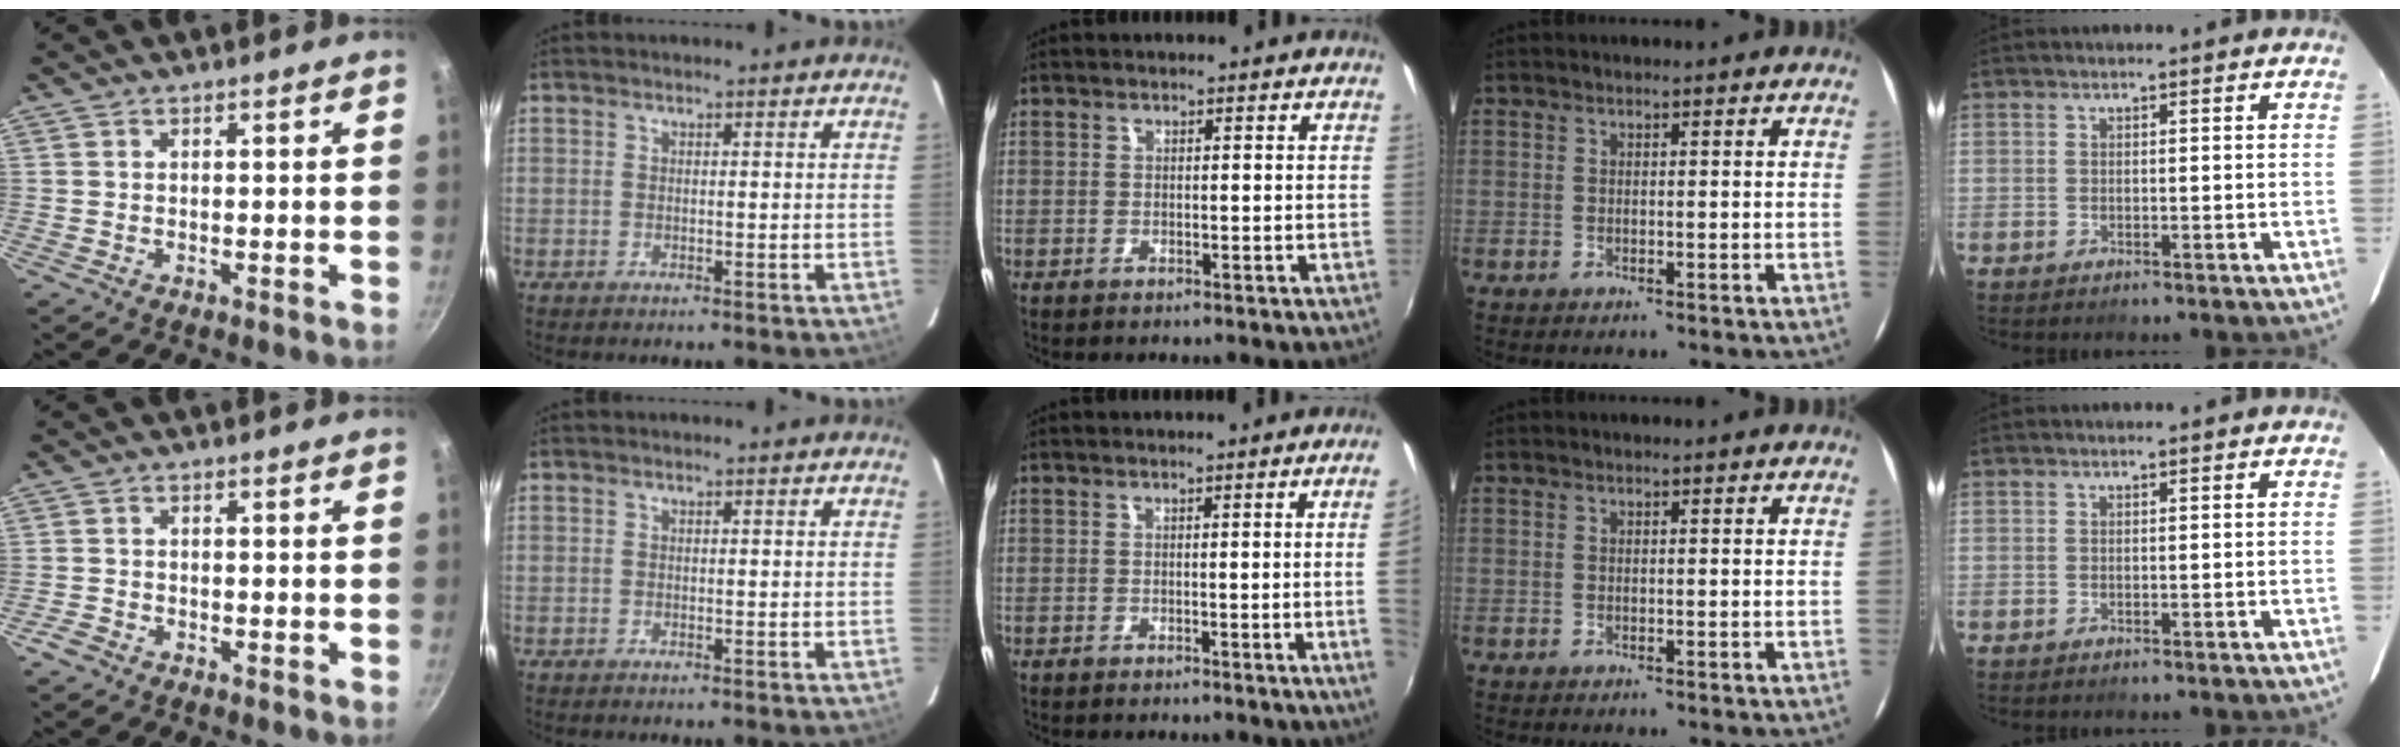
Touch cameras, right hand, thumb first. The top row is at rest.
{"thumb": {"total": 2.1, "force": [-1.5, 1.2, 0.8], "torque": [-0.021, 0.011, -0.030]}, "middle": {"total": 4.2, "force": [-0.1, -2.0, 3.7], "torque": [-0.059, -0.010, 0.004]}}